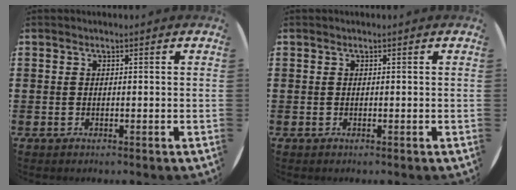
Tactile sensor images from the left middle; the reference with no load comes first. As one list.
[{"total": 0.0}]